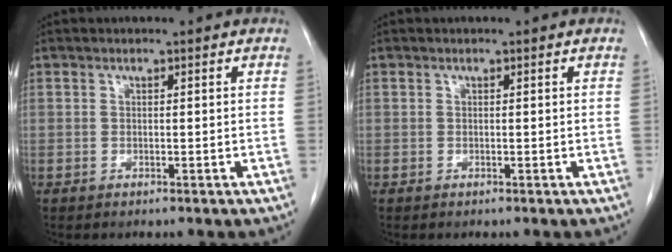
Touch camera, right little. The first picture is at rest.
{"total": 0.0}